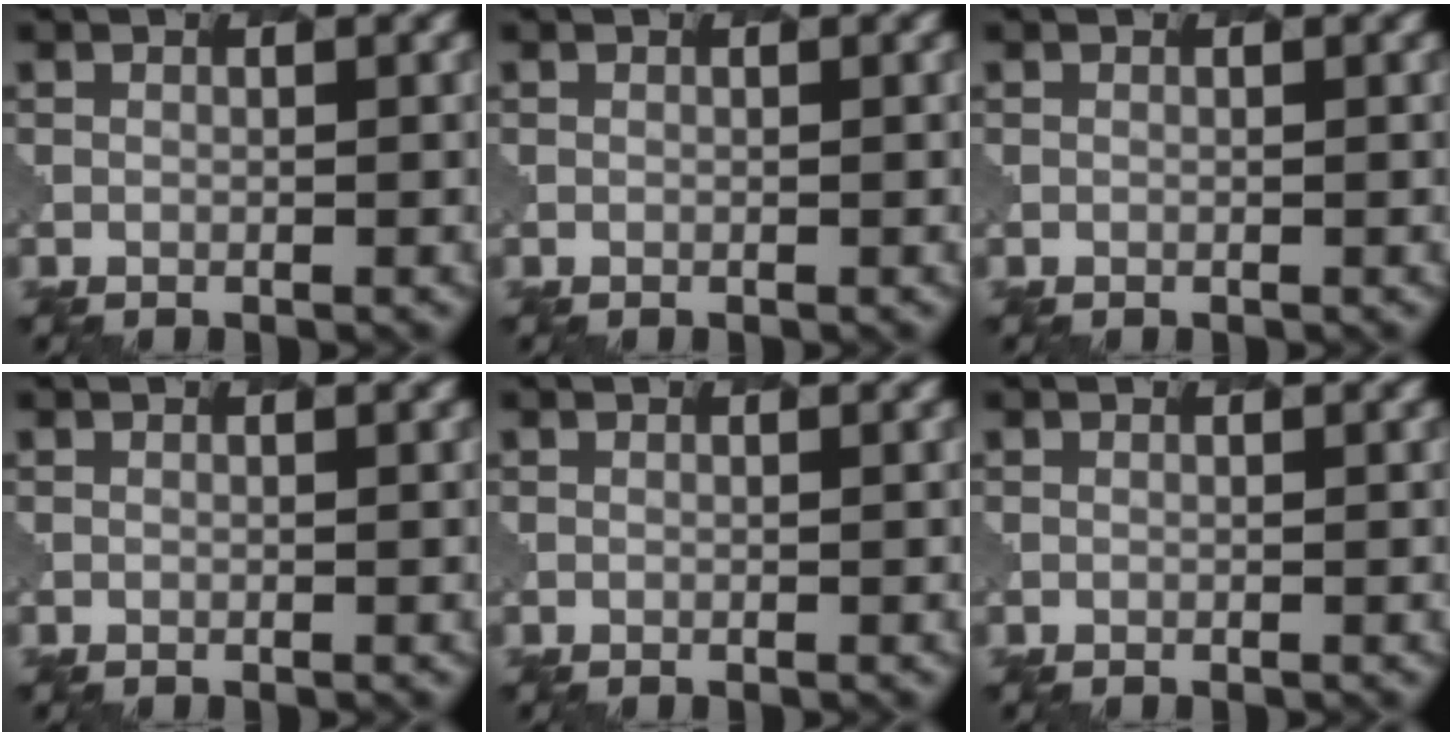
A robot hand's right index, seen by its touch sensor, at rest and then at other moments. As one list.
[{"total": 0.0}, {"total": 0.0}, {"total": 0.0}, {"total": 0.0}, {"total": 0.0}]